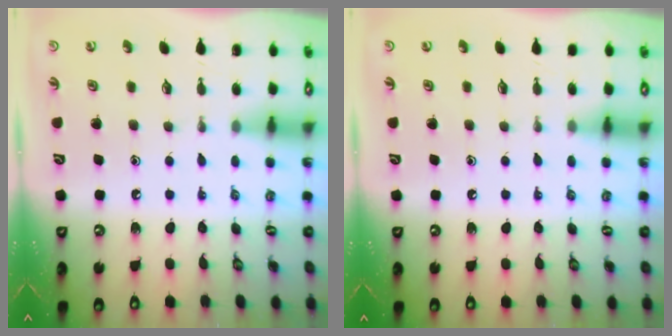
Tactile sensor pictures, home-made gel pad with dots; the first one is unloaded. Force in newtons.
{"total": 3.6, "press": 3.6, "slide": 0.4}